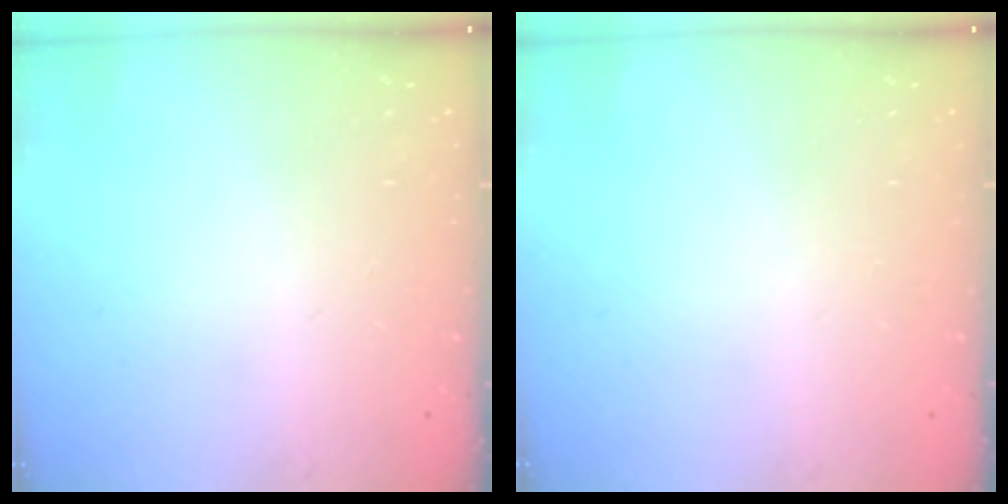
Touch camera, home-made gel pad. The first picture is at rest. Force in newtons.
{"total": 0.0}